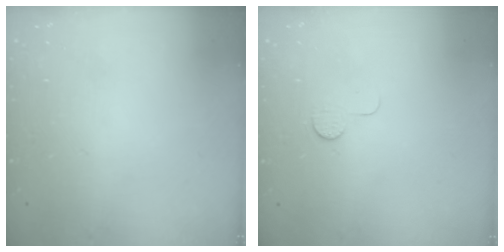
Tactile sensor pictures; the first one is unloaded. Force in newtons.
{"total": 5.1, "press": 5.1, "slide": 0.5}